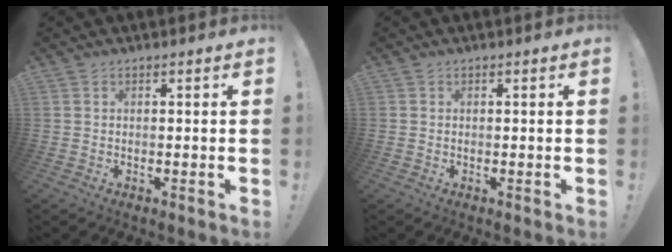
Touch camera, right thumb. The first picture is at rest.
{"total": 0.5, "force": [0.1, 0.4, -0.4], "torque": [0.008, 0.003, 0.001]}